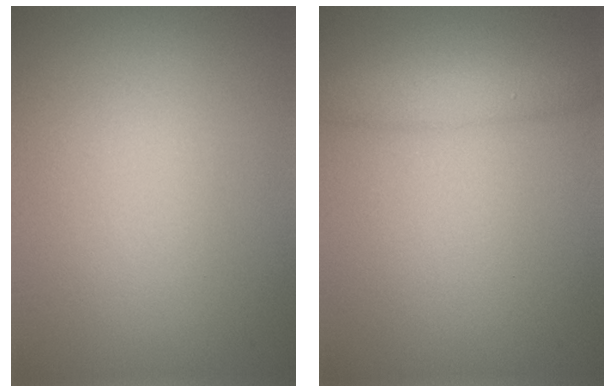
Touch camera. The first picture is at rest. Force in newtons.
{"total": 2.2, "press": 2.2, "slide": 0.1}